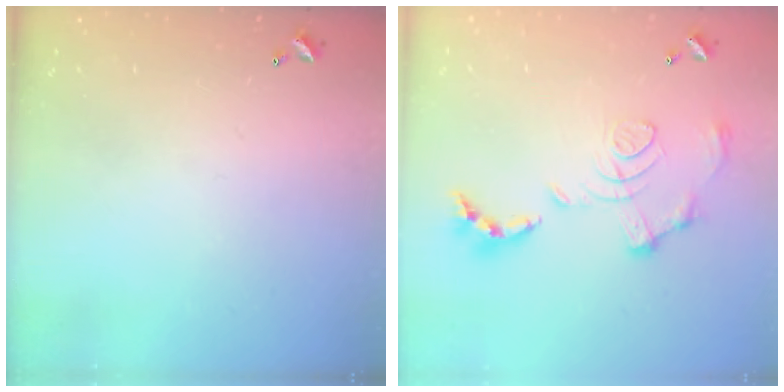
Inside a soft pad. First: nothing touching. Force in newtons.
{"total": 1.5, "press": 0.8, "slide": 1.3}